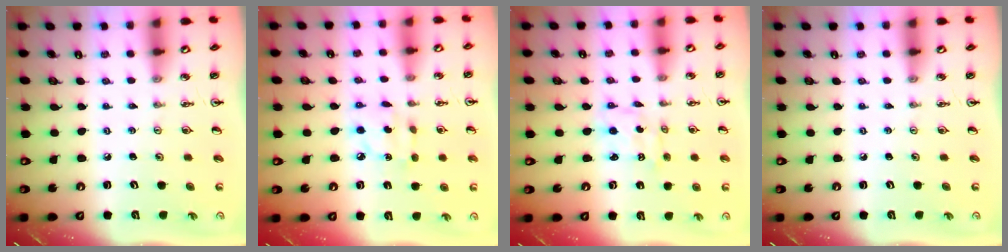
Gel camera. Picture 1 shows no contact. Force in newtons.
{"total": 5.3, "press": 5.3, "slide": 0.1}
{"total": 1.4, "press": 1.4, "slide": 0.2}
{"total": 0.0}